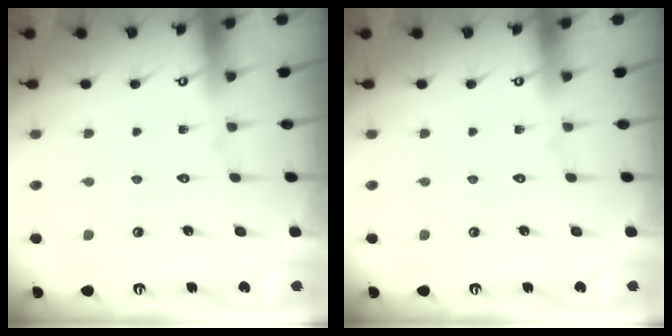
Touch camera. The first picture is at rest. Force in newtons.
{"total": 0.0}